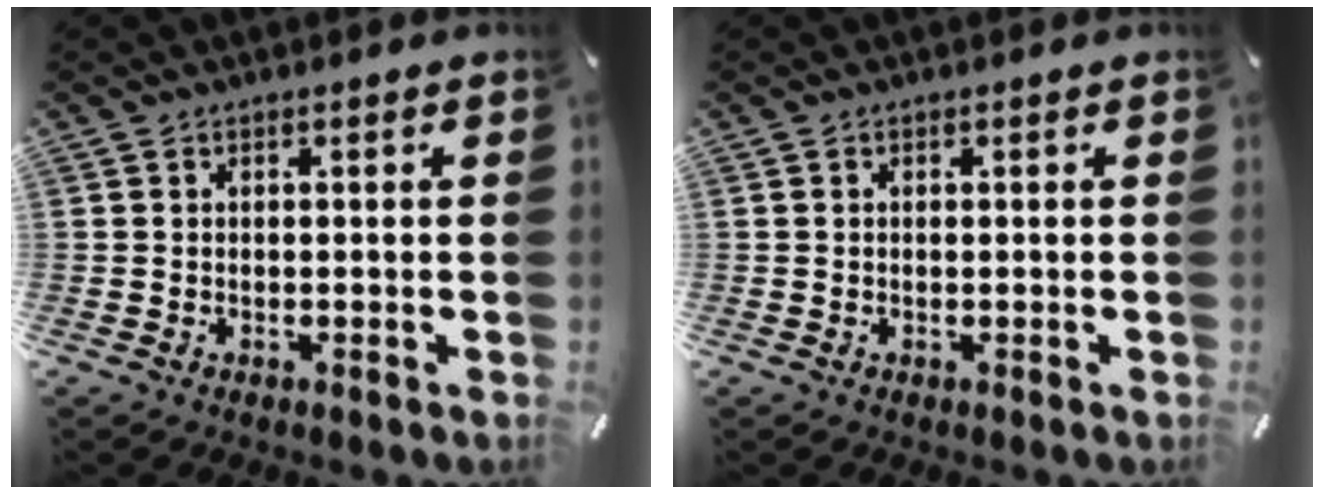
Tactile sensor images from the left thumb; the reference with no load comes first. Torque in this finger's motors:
{"motor_torque": [-0.06, 0.21, -0.01, -0.02, 0.01]}